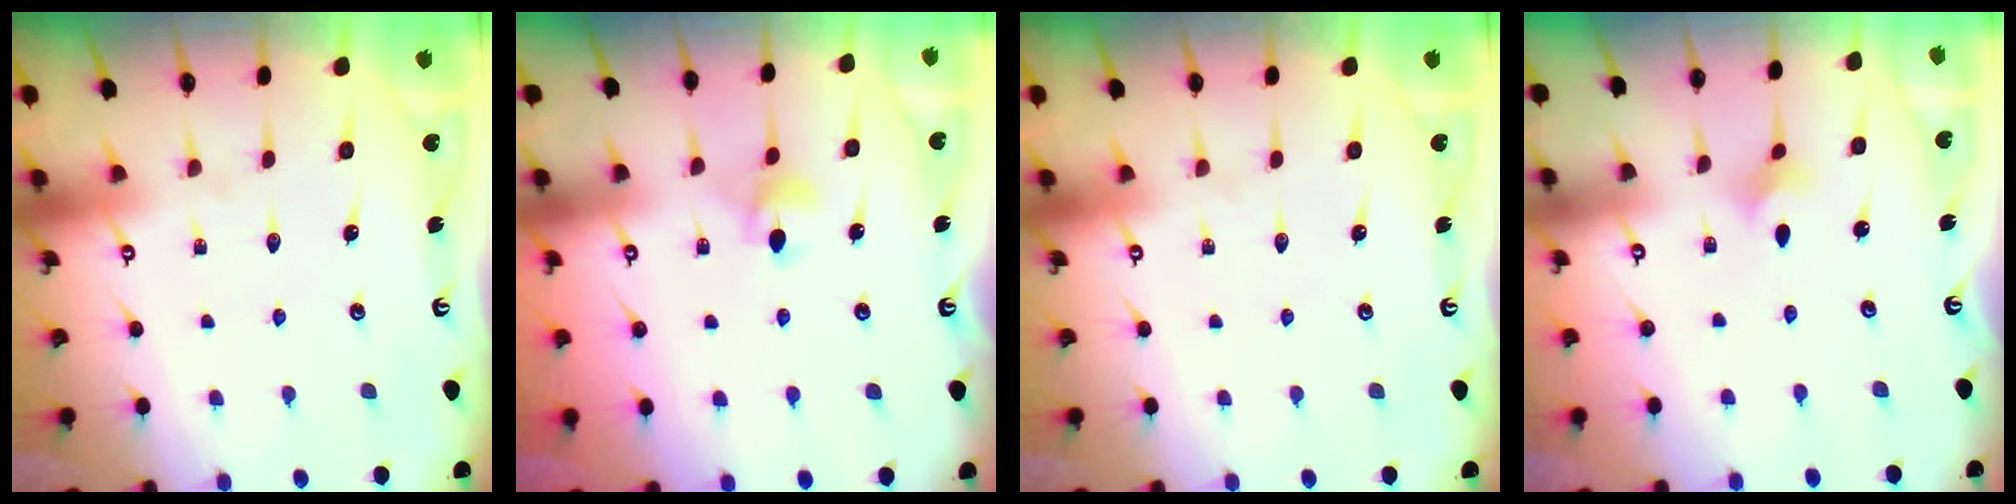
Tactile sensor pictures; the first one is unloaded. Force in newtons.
{"total": 4.8, "press": 4.8, "slide": 0.7}
{"total": 0.0}
{"total": 2.3, "press": 2.2, "slide": 0.5}